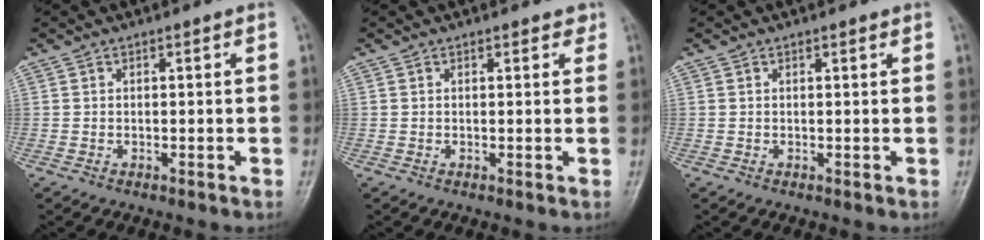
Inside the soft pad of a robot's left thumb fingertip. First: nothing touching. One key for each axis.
{"total": 1.4, "fx": 0.9, "fy": 0.8, "fz": 0.6, "tx": 0.007, "ty": -0.003, "tz": 0.006}
{"total": 0.6, "fx": 0.4, "fy": 0.3, "fz": 0.3, "tx": -0.005, "ty": -0.002, "tz": 0.005}